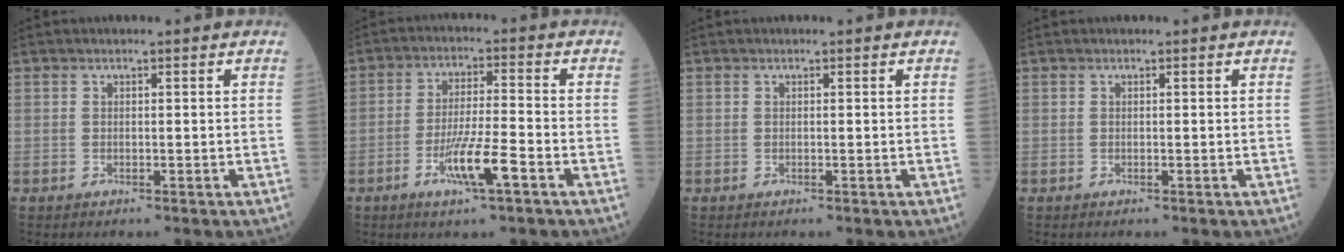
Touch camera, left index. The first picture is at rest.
{"total": 7.5, "force": [-3.6, 0.4, 6.5], "torque": [-0.128, -0.008, -0.067]}
{"total": 0.0}
{"total": 0.0}